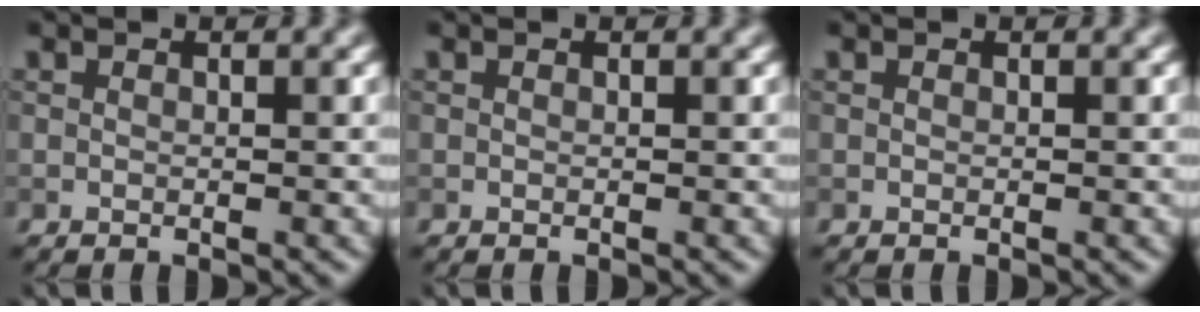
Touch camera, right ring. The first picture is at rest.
{"total": 0.0}
{"total": 0.0}